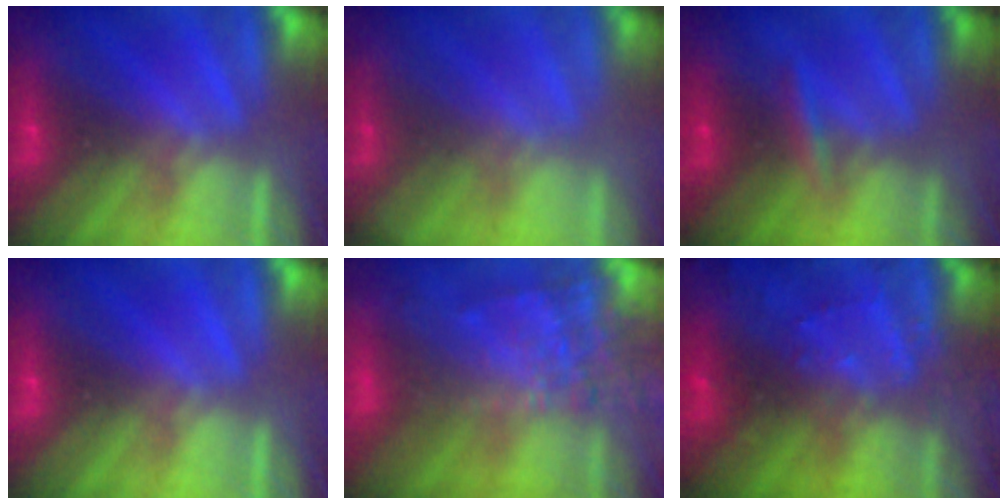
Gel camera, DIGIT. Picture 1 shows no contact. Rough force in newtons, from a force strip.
{"total": 1.8}
{"total": 2.4}
{"total": 0.0}
{"total": 6.1}
{"total": 7.8}